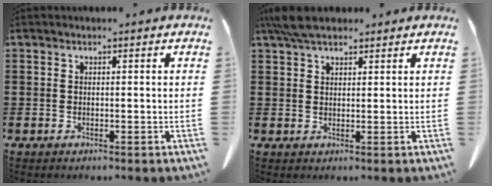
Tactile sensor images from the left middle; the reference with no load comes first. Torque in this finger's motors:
{"motor_torque": [1.09, 0.50, 0.48, 0.05]}